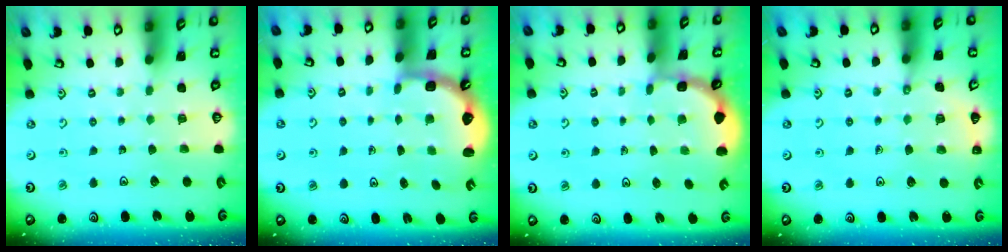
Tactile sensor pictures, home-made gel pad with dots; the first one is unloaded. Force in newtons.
{"total": 2.6, "press": 2.3, "slide": 1.3}
{"total": 2.0, "press": 2.0, "slide": 0.1}
{"total": 8.2, "press": 7.9, "slide": 2.1}